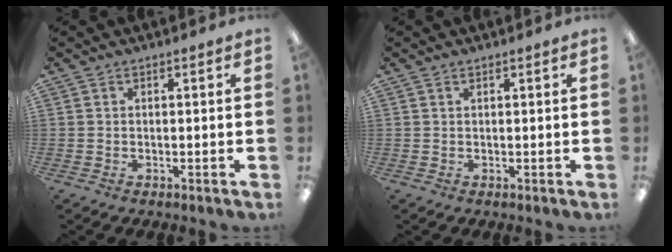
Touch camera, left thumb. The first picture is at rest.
{"total": 0.6, "force": [0.4, 0.2, 0.3], "torque": [-0.007, 0.001, 0.007]}